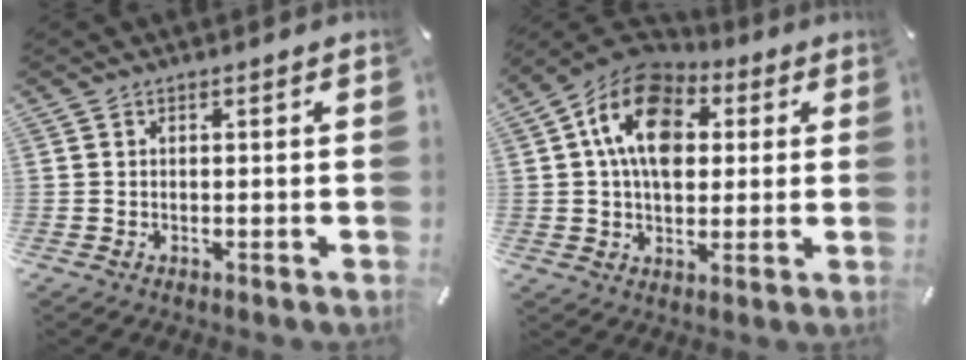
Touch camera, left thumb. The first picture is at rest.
{"total": 15.4, "force": [3.9, 11.2, 9.8], "torque": [-0.171, 0.001, 0.069]}